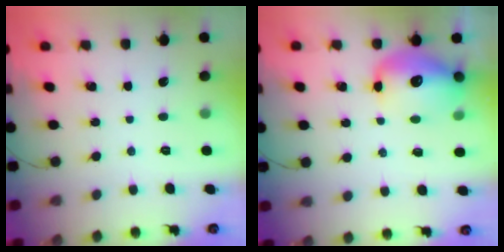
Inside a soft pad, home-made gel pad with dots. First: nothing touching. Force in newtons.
{"total": 12.7, "press": 12.3, "slide": 3.1}